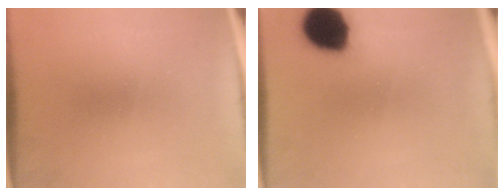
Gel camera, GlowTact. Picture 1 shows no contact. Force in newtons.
{"total": 13.9}